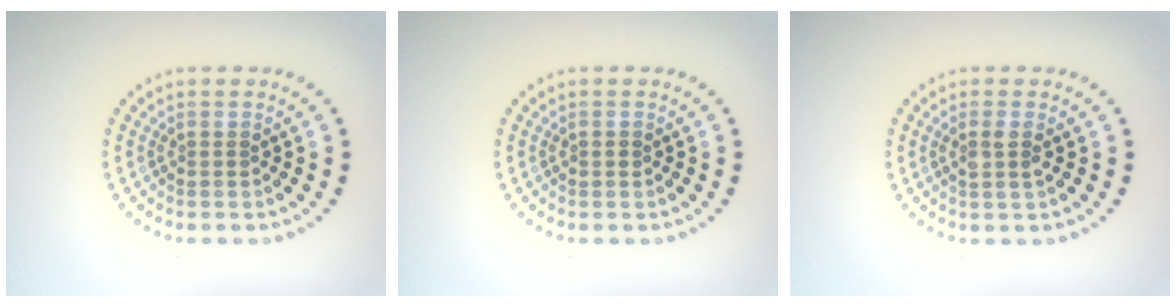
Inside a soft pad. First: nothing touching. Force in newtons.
{"total": 0.6, "press": 0.6, "slide": 0.2}
{"total": 1.5, "press": 1.3, "slide": 0.9}